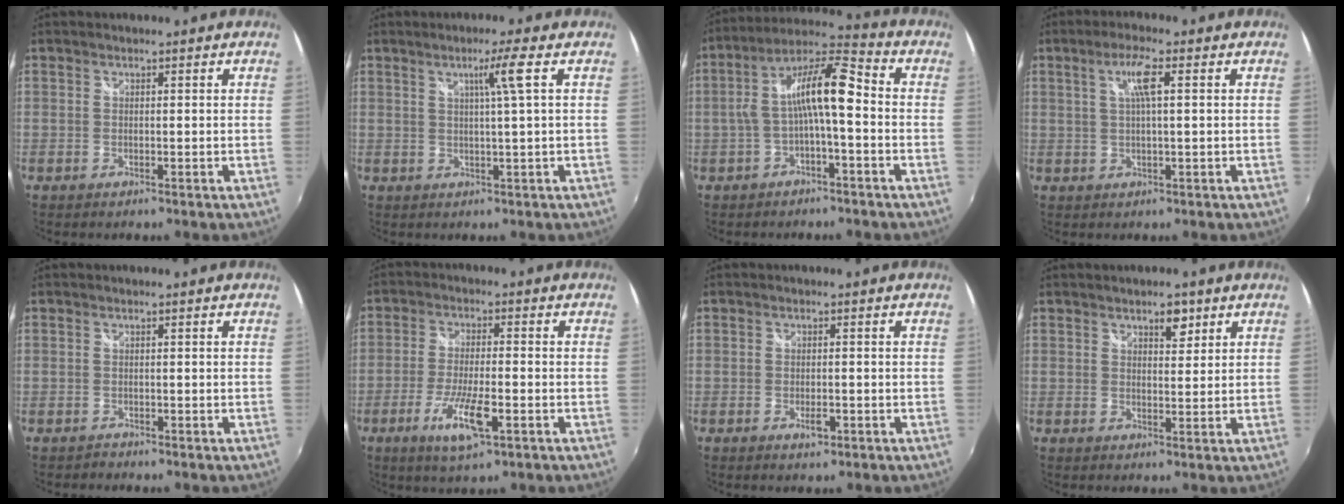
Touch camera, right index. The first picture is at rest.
{"total": 4.1, "force": [1.3, -1.3, 3.7], "torque": [-0.066, -0.003, 0.025]}
{"total": 10.6, "force": [-1.7, 2.2, 10.3], "torque": [-0.201, 0.024, -0.031]}
{"total": 4.7, "force": [1.3, 0.2, 4.5], "torque": [-0.086, 0.004, 0.025]}
{"total": 0.7, "force": [-0.6, 0.3, -0.2], "torque": [0.002, 0.000, -0.011]}
{"total": 8.9, "force": [-3.9, 1.8, 7.8], "torque": [-0.160, -0.016, -0.072]}
{"total": 2.4, "force": [-1.1, 1.1, 1.9], "torque": [-0.034, -0.004, -0.019]}
{"total": 3.4, "force": [2.1, 1.6, 2.1], "torque": [-0.026, 0.005, 0.033]}